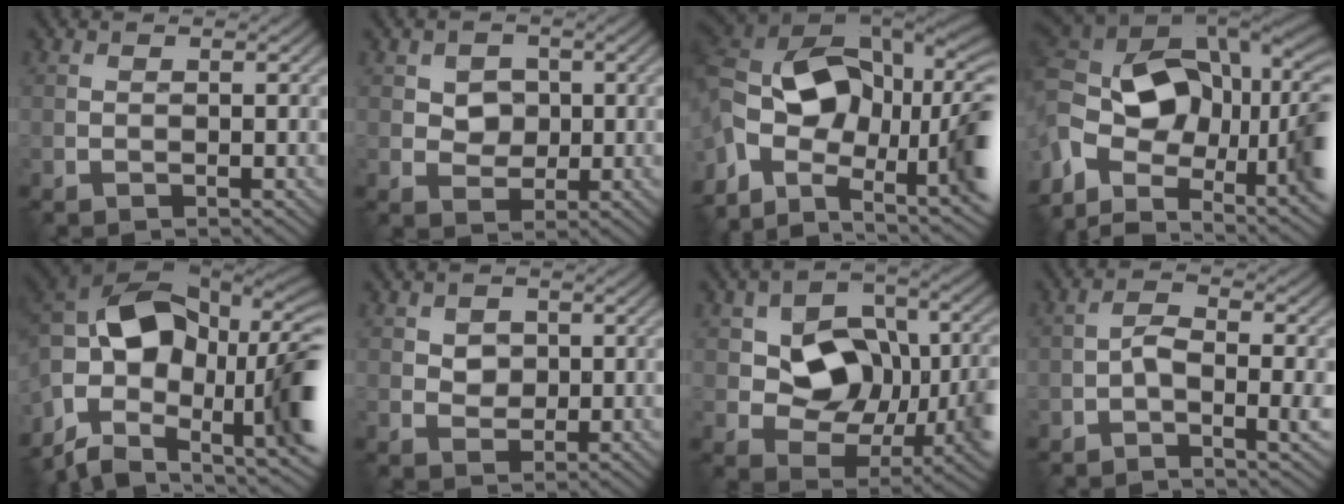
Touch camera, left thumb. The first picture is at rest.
{"total": 3.3, "force": [0.5, 2.8, 1.7], "torque": [-0.035, -0.002, -0.003]}
{"total": 16.8, "force": [-2.4, 9.8, 13.5], "torque": [-0.243, -0.002, -0.040]}
{"total": 16.9, "force": [-2.2, 8.7, 14.4], "torque": [-0.266, 0.003, -0.038]}
{"total": 15.8, "force": [-3.9, 10.7, 10.9], "torque": [-0.196, -0.016, -0.067]}
{"total": 2.4, "force": [0.6, 2.0, 1.2], "torque": [-0.028, -0.002, 0.005]}
{"total": 10.5, "force": [0.3, 7.5, 7.4], "torque": [-0.133, -0.009, 0.009]}
{"total": 3.9, "force": [-1.3, 1.3, 3.4], "torque": [-0.065, 0.004, -0.031]}